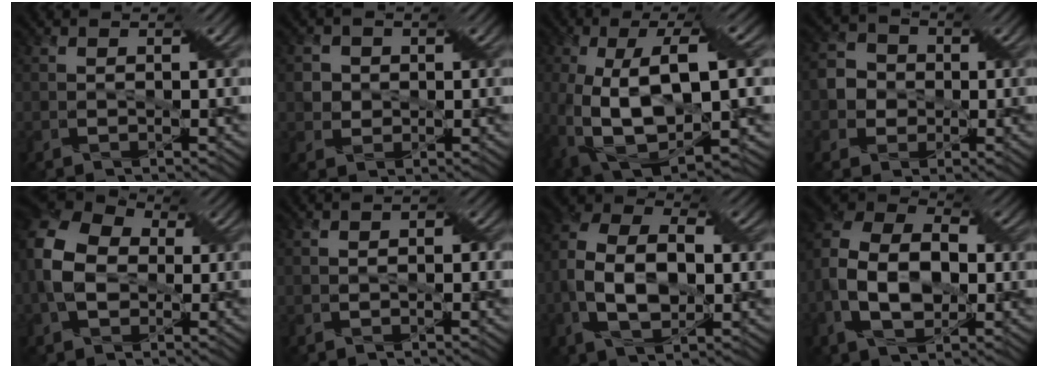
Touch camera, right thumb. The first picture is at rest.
{"total": 3.4, "force": [0.7, 3.2, 0.9], "torque": [-0.033, -0.002, 0.011]}
{"total": 15.3, "force": [-1.7, 6.9, 13.5], "torque": [-0.255, -0.008, -0.017]}
{"total": 4.4, "force": [-0.5, 4.0, 1.6], "torque": [-0.036, 0.008, -0.019]}
{"total": 10.2, "force": [-0.8, 7.6, 6.7], "torque": [-0.181, 0.003, -0.027]}
{"total": 1.5, "force": [-0.3, 1.1, 0.9], "torque": [-0.014, -0.001, -0.006]}
{"total": 11.0, "force": [-1.5, 6.6, 8.7], "torque": [-0.186, 0.002, -0.029]}
{"total": 12.1, "force": [-2.1, 7.7, 9.0], "torque": [-0.198, -0.004, -0.046]}